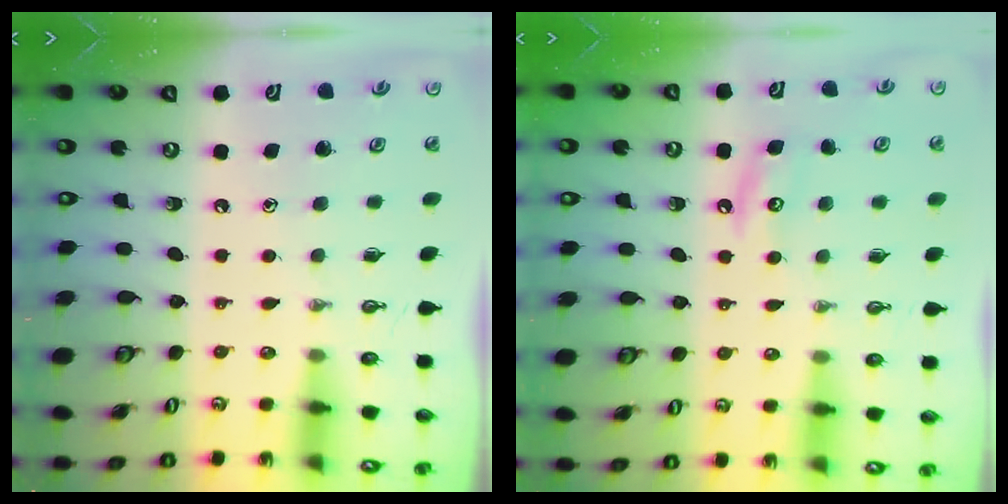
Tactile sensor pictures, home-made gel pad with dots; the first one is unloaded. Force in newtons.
{"total": 5.3, "press": 5.3, "slide": 0.5}